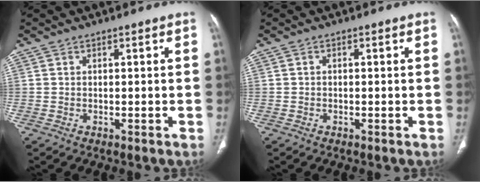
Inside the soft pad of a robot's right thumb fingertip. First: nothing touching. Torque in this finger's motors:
{"motor_torque": [-0.46, 0.31, 0.05, 0.36, 0.03]}